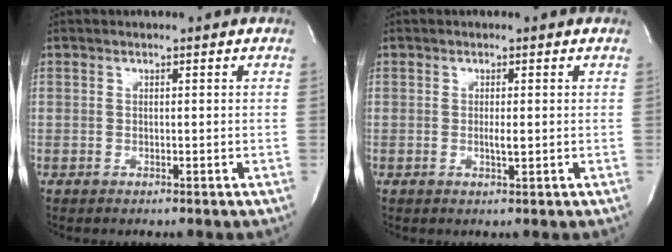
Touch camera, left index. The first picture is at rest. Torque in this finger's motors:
{"motor_torque": [0.32, 0.12, -0.06, 0.02]}